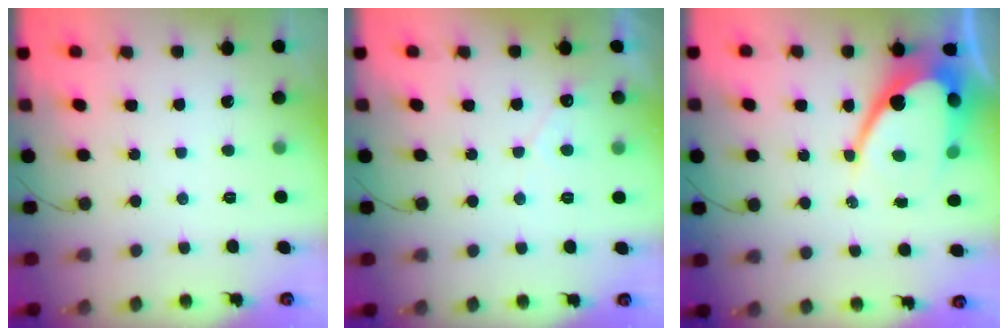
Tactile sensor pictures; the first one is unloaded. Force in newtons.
{"total": 2.8, "press": 2.8, "slide": 0.1}
{"total": 14.9, "press": 14.8, "slide": 1.1}